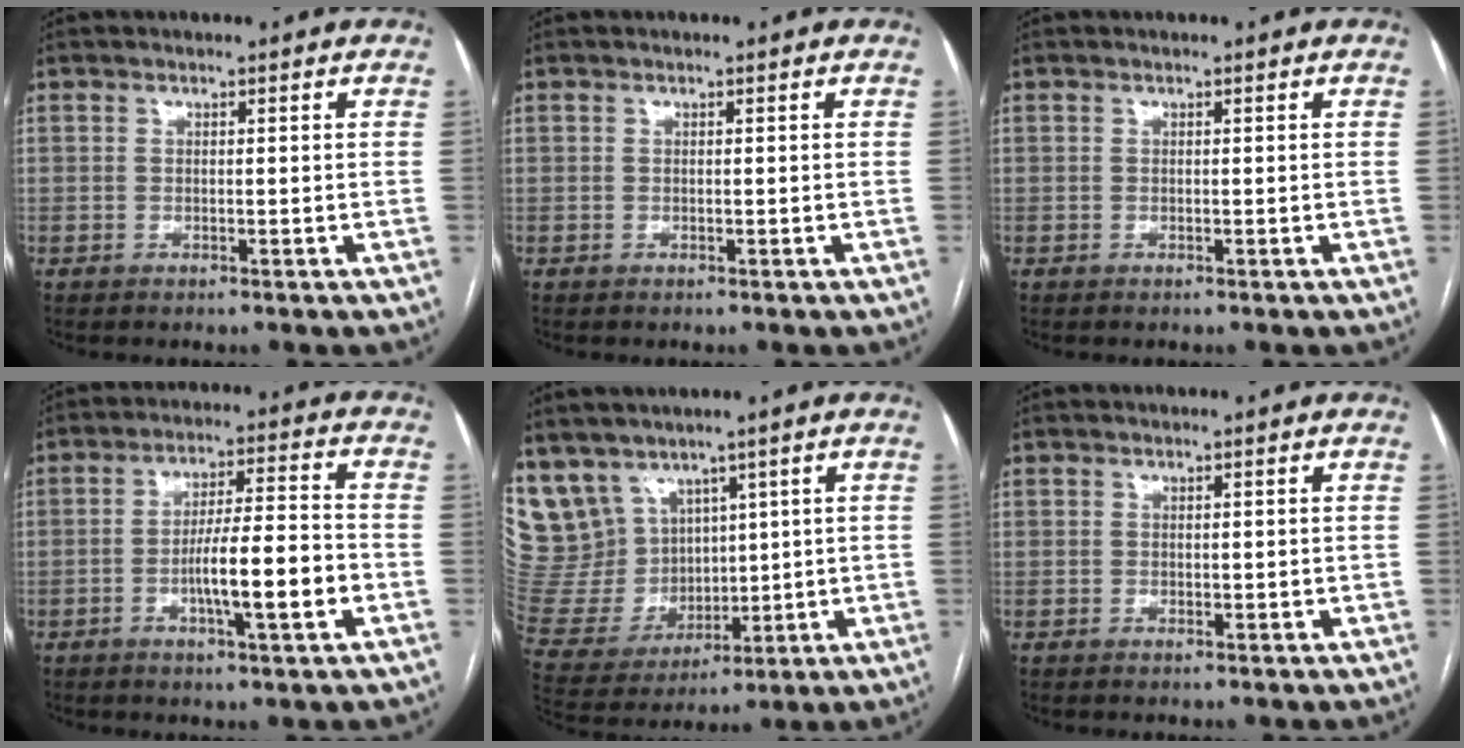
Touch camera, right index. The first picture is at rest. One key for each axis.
{"total": 0.0}
{"total": 0.0}
{"total": 10.5, "fx": -3.0, "fy": 1.0, "fz": 10.0, "tx": -0.165, "ty": 0.008, "tz": -0.049}
{"total": 15.4, "fx": 9.8, "fy": 11.1, "fz": 4.2, "tx": -0.111, "ty": 0.055, "tz": 0.223}
{"total": 1.0, "fx": 0.2, "fy": 0.7, "fz": 0.6, "tx": -0.006, "ty": -0.001, "tz": 0.004}